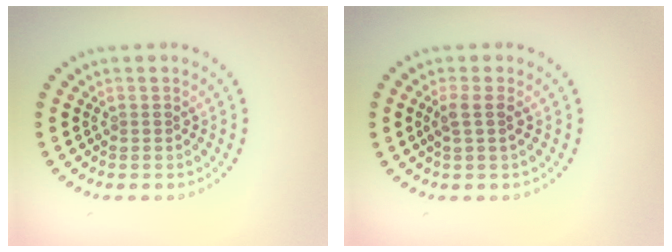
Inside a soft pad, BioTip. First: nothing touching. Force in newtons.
{"total": 1.6, "press": 1.4, "slide": 0.9}